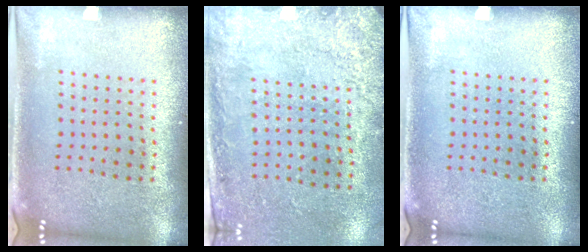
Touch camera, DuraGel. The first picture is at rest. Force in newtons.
{"total": 2.7, "press": 2.0, "slide": 1.8}
{"total": 0.0}